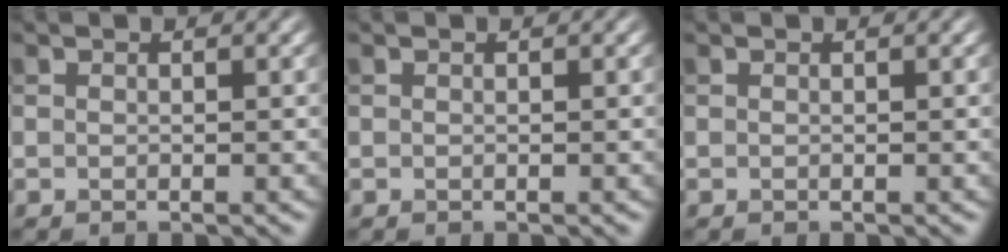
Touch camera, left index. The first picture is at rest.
{"total": 0.0}
{"total": 0.0}